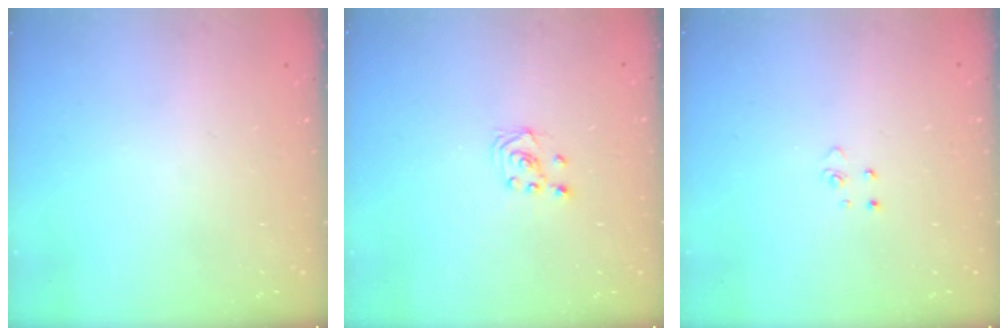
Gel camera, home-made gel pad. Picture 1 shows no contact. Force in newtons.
{"total": 2.3, "press": 2.2, "slide": 0.6}
{"total": 2.8, "press": 2.8, "slide": 0.3}